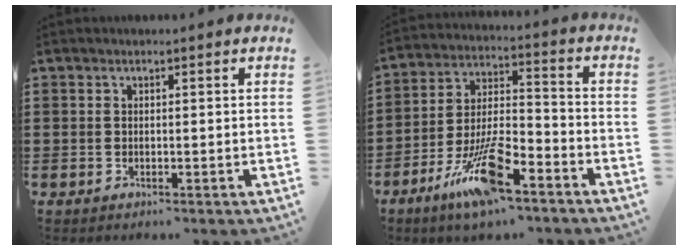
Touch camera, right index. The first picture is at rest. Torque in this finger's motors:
{"motor_torque": [1.74, -0.40, 1.05, 0.21]}